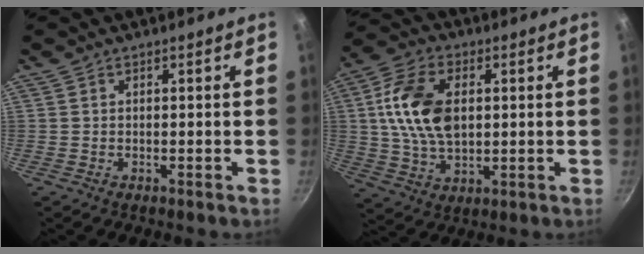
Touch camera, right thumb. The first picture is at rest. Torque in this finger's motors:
{"motor_torque": [1.03, 3.17, 1.71, -0.31, 0.21]}